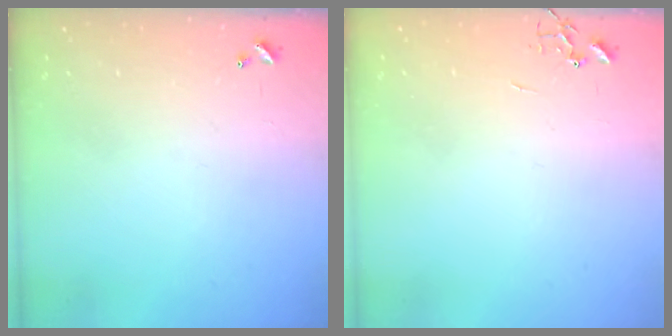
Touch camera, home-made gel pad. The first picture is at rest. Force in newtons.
{"total": 0.0}